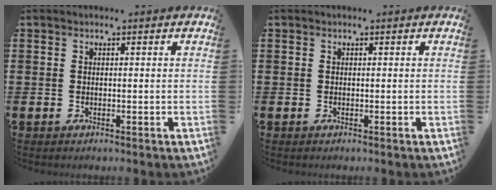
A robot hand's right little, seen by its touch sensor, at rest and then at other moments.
{"total": 0.0}